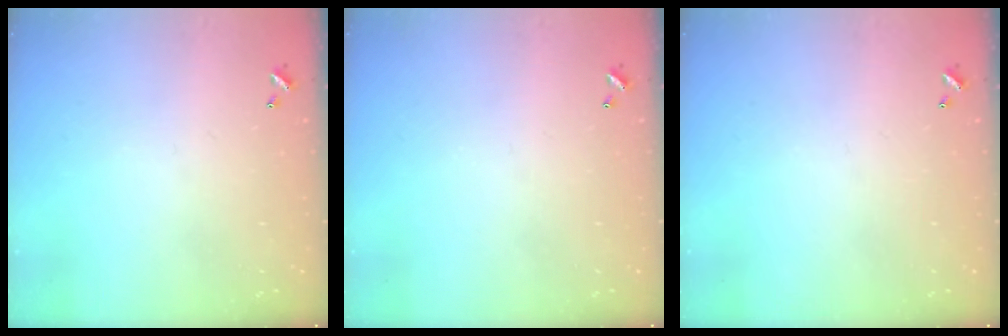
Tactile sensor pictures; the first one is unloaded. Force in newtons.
{"total": 0.0}
{"total": 0.0}